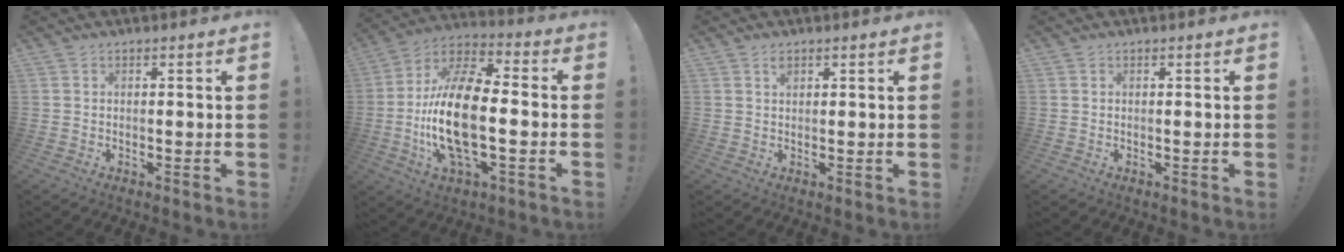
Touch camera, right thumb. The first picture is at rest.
{"total": 20.7, "force": [-3.1, 9.0, 18.4], "torque": [-0.366, 0.011, -0.052]}
{"total": 1.5, "force": [1.0, 0.8, 0.8], "torque": [-0.003, -0.006, 0.015]}
{"total": 0.0}